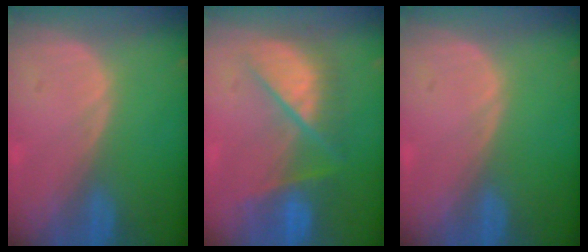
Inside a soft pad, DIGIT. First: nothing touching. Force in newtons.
{"total": 8.2, "press": 8.2, "slide": 0.6}
{"total": 0.0}